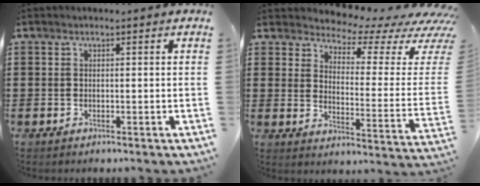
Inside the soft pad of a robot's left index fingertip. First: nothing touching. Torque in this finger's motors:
{"motor_torque": [2.14, 0.00, 0.28, 0.01]}